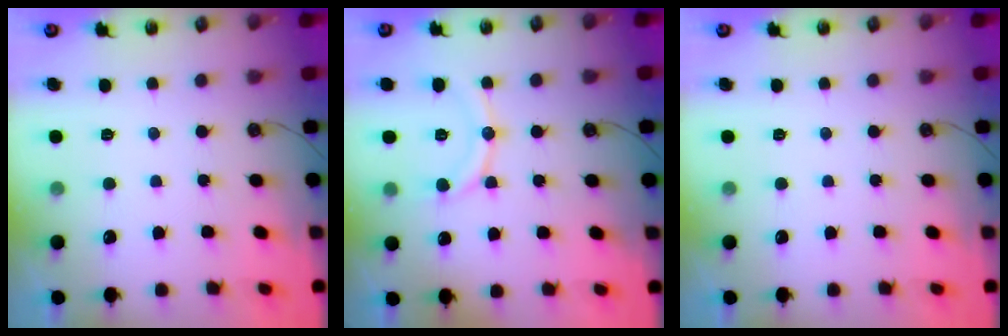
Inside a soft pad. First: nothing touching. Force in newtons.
{"total": 11.0, "press": 11.0, "slide": 1.0}
{"total": 0.0}